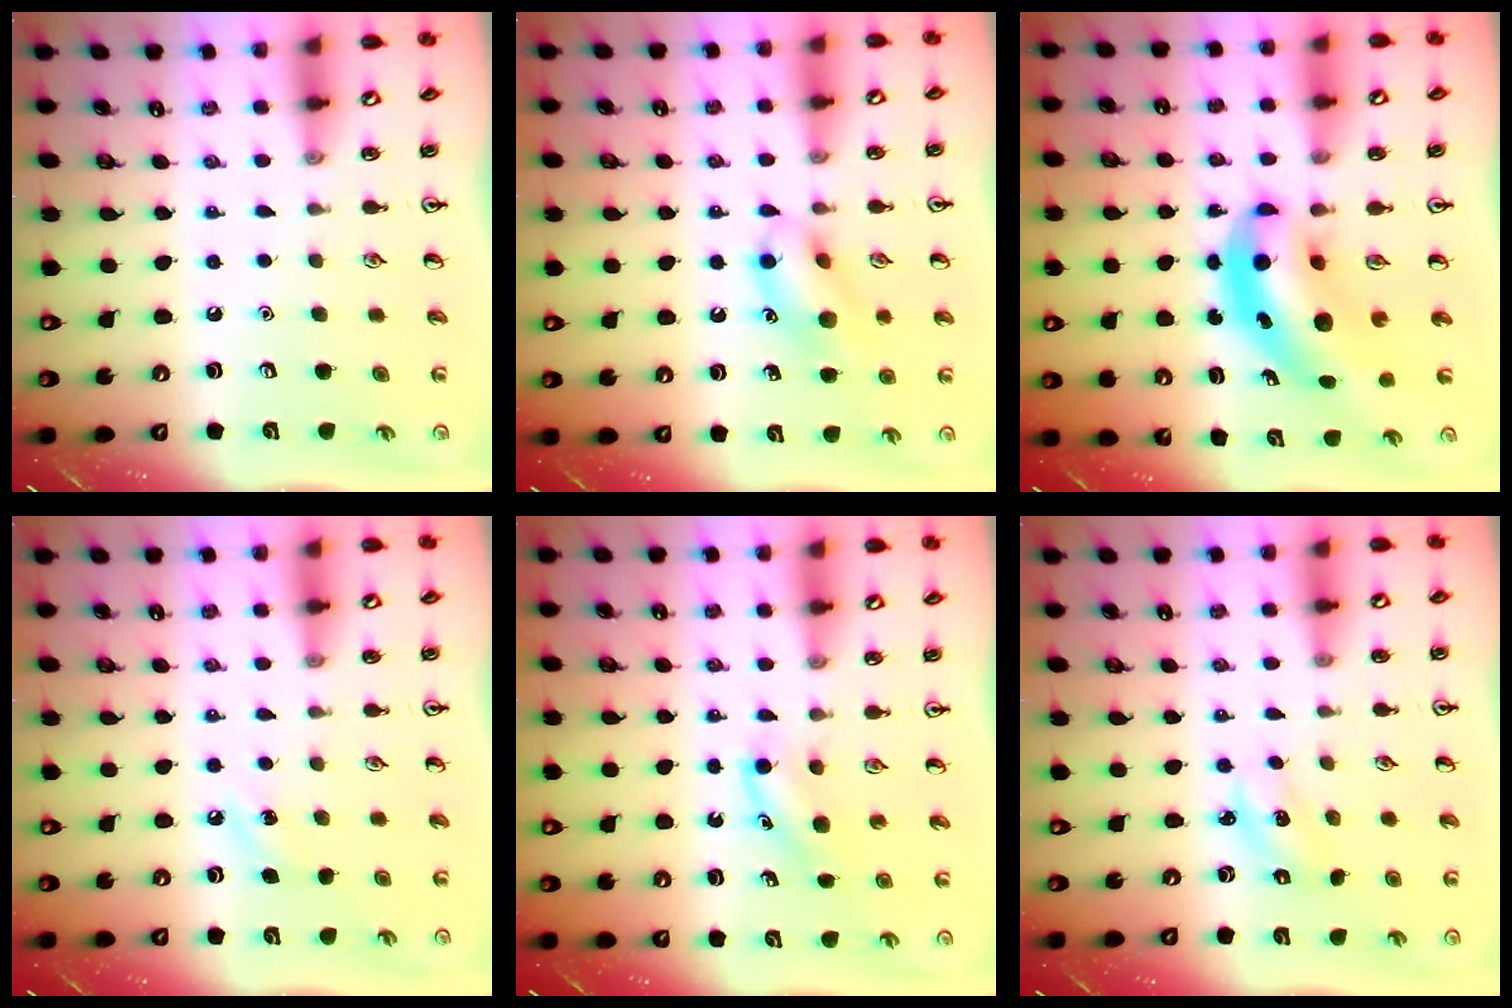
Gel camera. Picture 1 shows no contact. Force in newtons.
{"total": 12.1, "press": 11.9, "slide": 2.0}
{"total": 7.9, "press": 7.5, "slide": 2.3}
{"total": 5.0, "press": 4.6, "slide": 1.8}
{"total": 3.8, "press": 3.6, "slide": 1.3}
{"total": 2.2, "press": 2.1, "slide": 0.4}